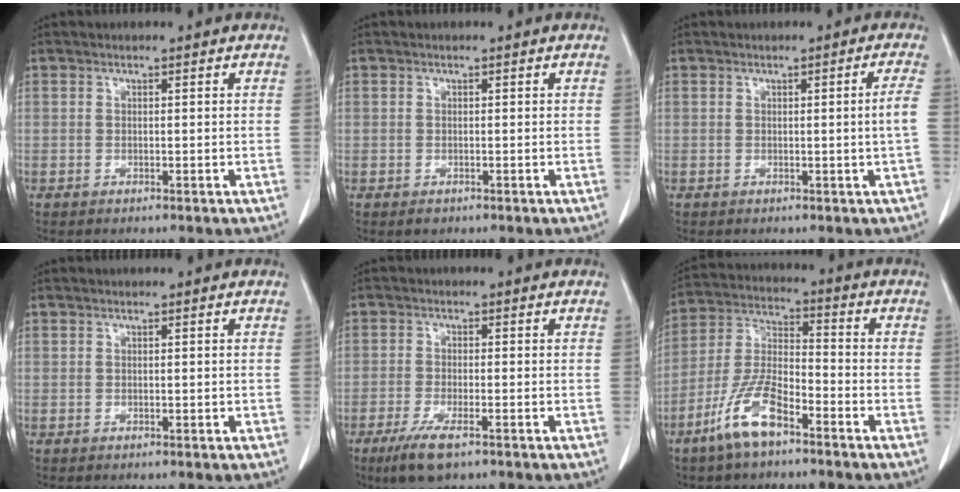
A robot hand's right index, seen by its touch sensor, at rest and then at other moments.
{"total": 1.0, "force": [-0.5, 0.9, 0.2], "torque": [0.000, 0.004, -0.003]}
{"total": 2.9, "force": [-0.4, -0.8, 2.7], "torque": [-0.036, -0.001, -0.003]}
{"total": 0.0}
{"total": 5.8, "force": [-3.6, 1.2, 4.3], "torque": [-0.090, -0.014, -0.061]}
{"total": 10.3, "force": [-6.3, 2.9, 7.6], "torque": [-0.168, -0.005, -0.127]}